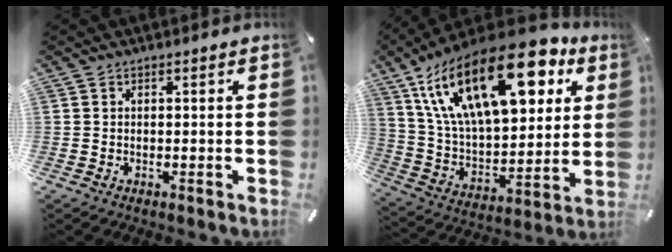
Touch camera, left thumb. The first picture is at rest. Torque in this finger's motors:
{"motor_torque": [3.06, 1.95, 1.68, -1.09, 1.05]}